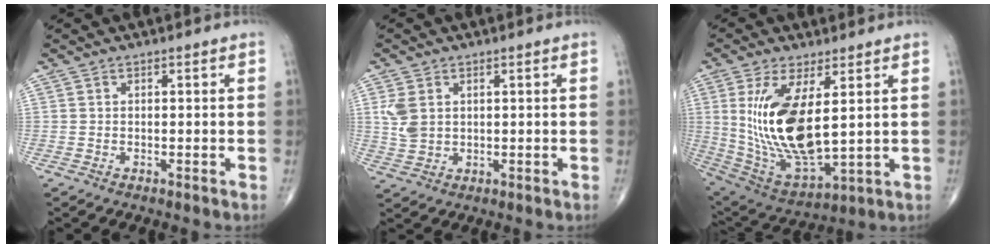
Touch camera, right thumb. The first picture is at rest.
{"total": 5.0, "force": [1.3, 3.6, 3.2], "torque": [-0.068, -0.005, 0.034]}
{"total": 18.3, "force": [3.2, 7.5, 16.4], "torque": [-0.324, -0.028, 0.083]}